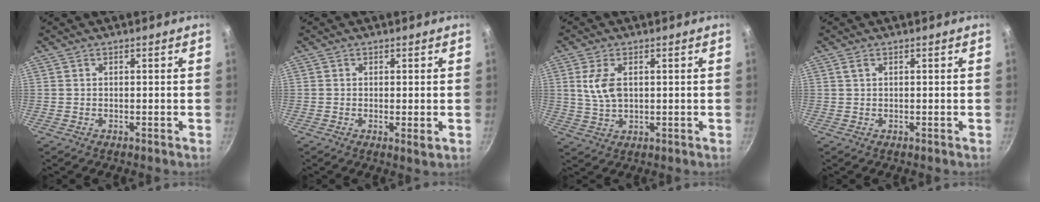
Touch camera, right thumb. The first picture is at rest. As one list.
[{"total": 1.7, "force": [-0.1, 0.4, 1.6], "torque": [-0.029, -0.008, -0.004]}, {"total": 6.0, "force": [1.3, 3.4, 4.8], "torque": [-0.093, -0.005, 0.027]}, {"total": 0.8, "force": [0.4, 0.3, 0.6], "torque": [-0.013, 0.003, 0.009]}]